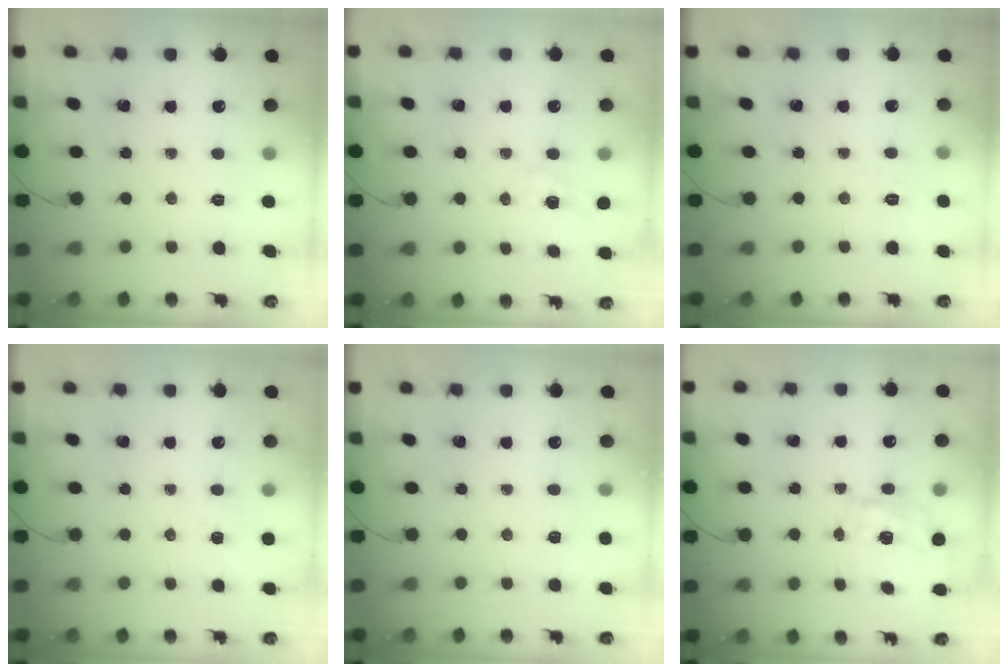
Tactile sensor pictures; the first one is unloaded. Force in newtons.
{"total": 2.1, "press": 1.7, "slide": 1.1}
{"total": 6.2, "press": 5.9, "slide": 2.1}
{"total": 2.3, "press": 1.6, "slide": 1.7}
{"total": 3.7, "press": 3.3, "slide": 1.7}
{"total": 2.2, "press": 2.2, "slide": 0.4}